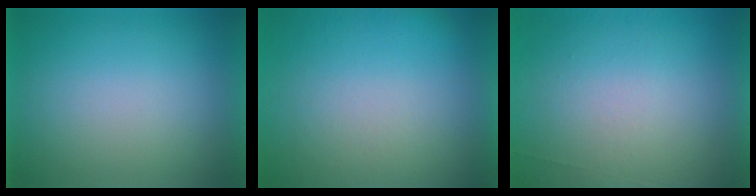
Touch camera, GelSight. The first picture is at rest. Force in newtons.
{"total": 5.8}
{"total": 6.9}